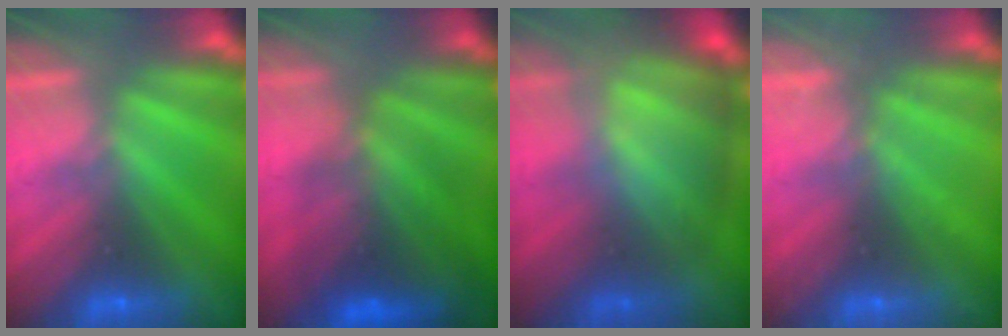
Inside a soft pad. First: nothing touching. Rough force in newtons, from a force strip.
{"total": 7.5}
{"total": 8.4}
{"total": 2.2}